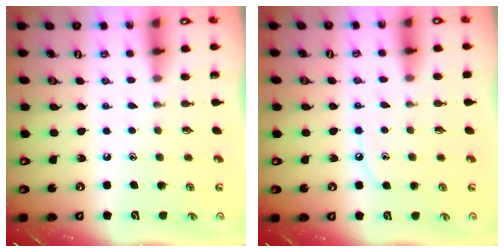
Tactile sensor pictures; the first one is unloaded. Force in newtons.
{"total": 6.5, "press": 6.5, "slide": 0.8}